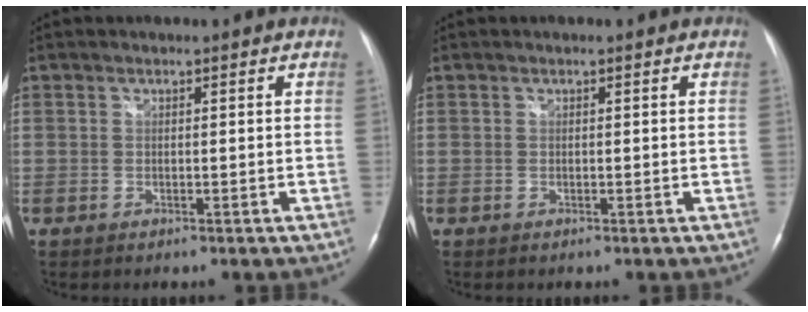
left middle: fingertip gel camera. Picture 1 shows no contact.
{"total": 0.0}